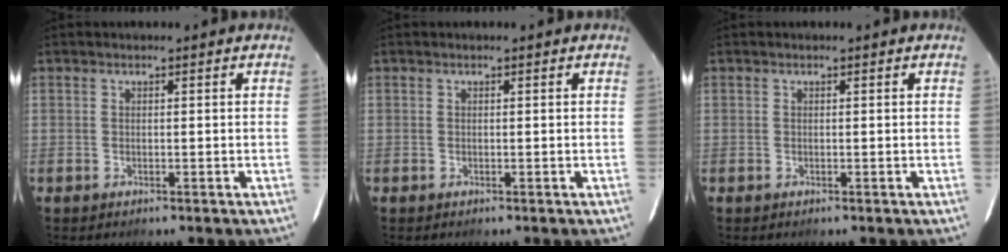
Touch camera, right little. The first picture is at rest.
{"total": 0.0}
{"total": 0.0}